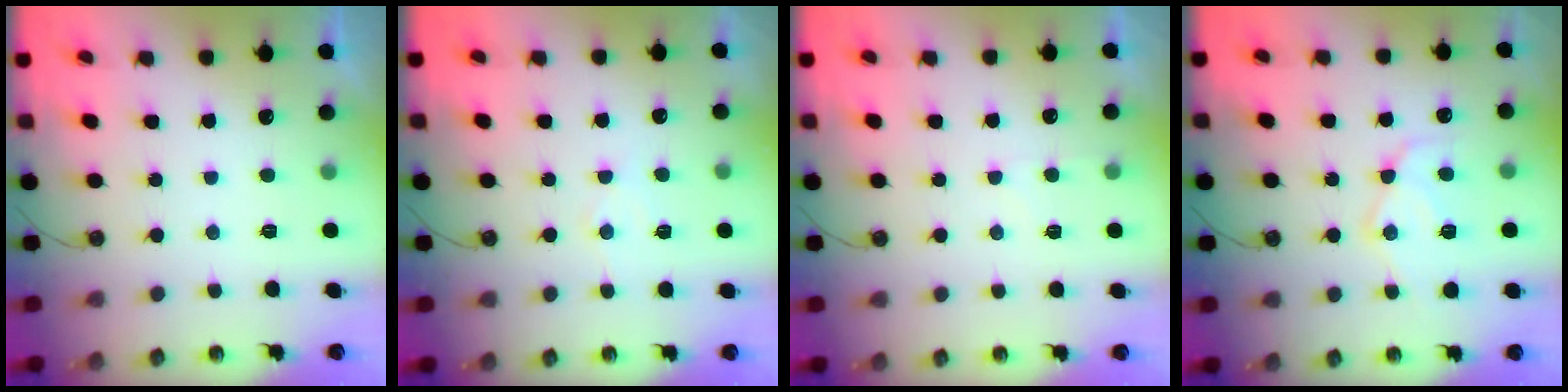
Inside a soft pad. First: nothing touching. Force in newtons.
{"total": 5.6, "press": 5.6, "slide": 0.3}
{"total": 3.9, "press": 3.9, "slide": 0.5}
{"total": 13.7, "press": 13.7, "slide": 1.2}